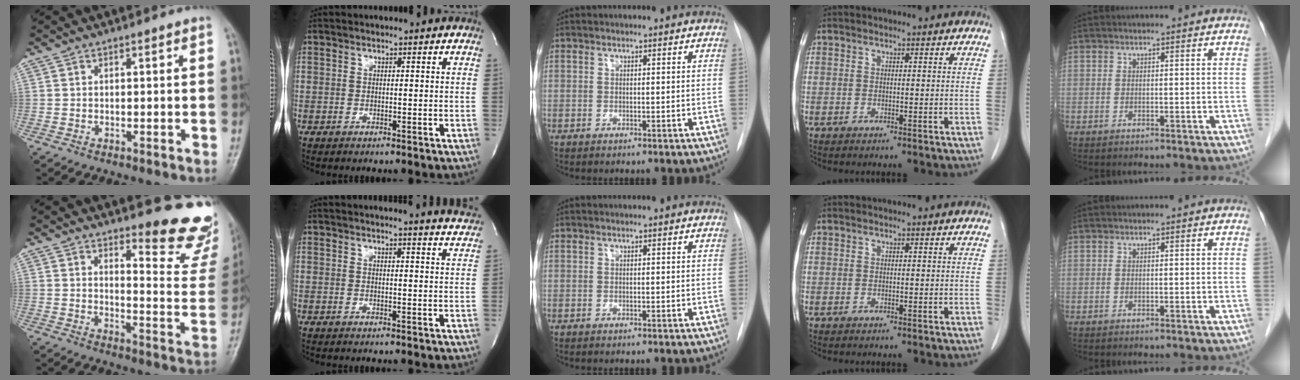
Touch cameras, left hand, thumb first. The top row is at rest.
{"thumb": {"total": 15.3, "force": [12.6, 3.9, 7.8], "torque": [-0.055, -0.121, 0.145]}, "index": {"total": 8.3, "force": [8.2, -0.4, 1.3], "torque": [-0.014, -0.045, 0.070]}}